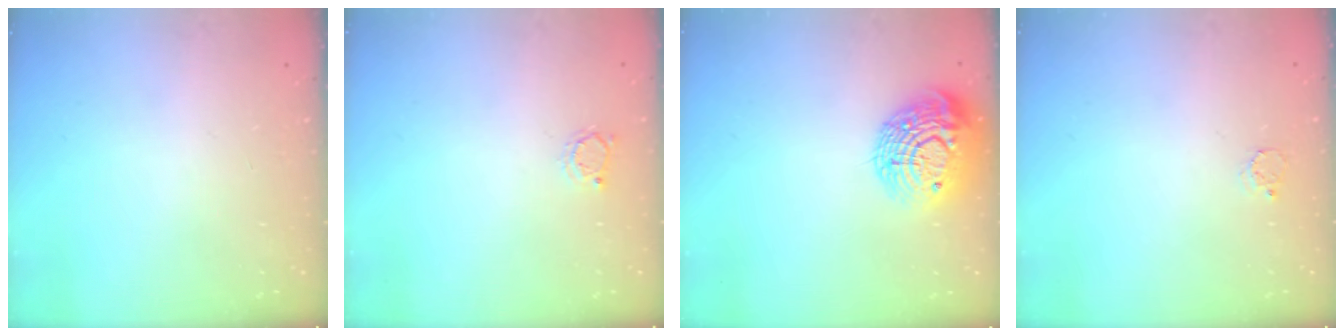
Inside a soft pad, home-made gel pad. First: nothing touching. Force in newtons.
{"total": 2.4, "press": 2.3, "slide": 0.3}
{"total": 16.7, "press": 16.7, "slide": 1.0}
{"total": 2.3, "press": 2.3, "slide": 0.2}